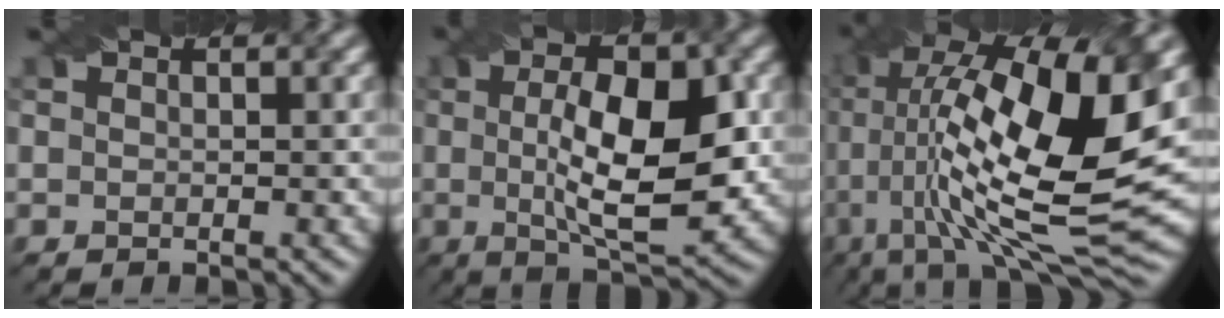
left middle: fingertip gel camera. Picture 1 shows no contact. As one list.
[{"total": 9.7, "force": [0.2, 3.3, 9.2], "torque": [-0.138, 0.003, 0.006]}, {"total": 17.9, "force": [2.6, 6.4, 16.5], "torque": [-0.293, 0.017, 0.056]}]